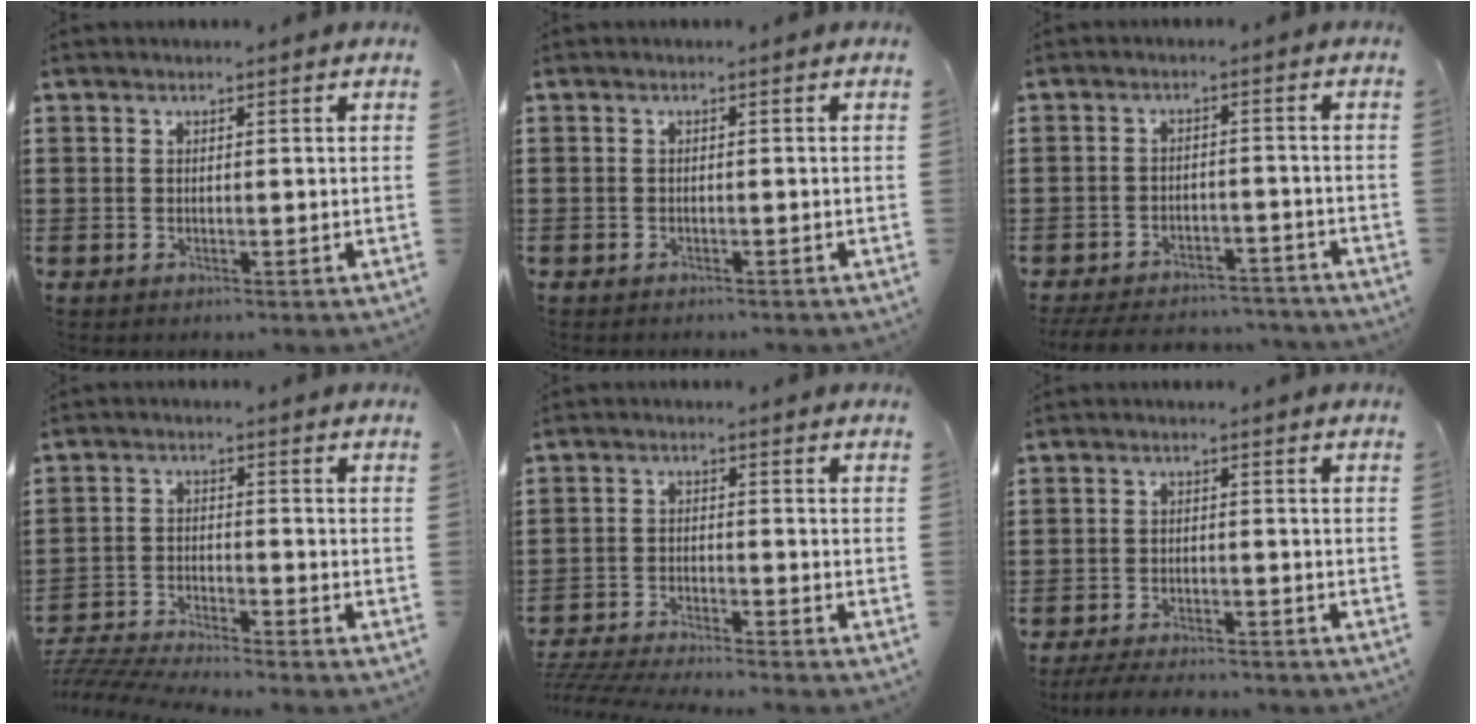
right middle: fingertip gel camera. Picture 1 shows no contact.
{"total": 0.5, "force": [-0.5, 0.1, 0.1], "torque": [-0.002, -0.002, -0.011]}
{"total": 4.6, "force": [-4.5, 0.7, 0.8], "torque": [-0.020, 0.005, -0.092]}
{"total": 5.0, "force": [-5.0, -0.2, 0.8], "torque": [-0.034, -0.012, -0.107]}
{"total": 4.2, "force": [-4.1, -0.3, 0.8], "torque": [-0.027, -0.012, -0.089]}
{"total": 3.3, "force": [-3.3, 0.3, 0.7], "torque": [-0.020, -0.001, -0.069]}